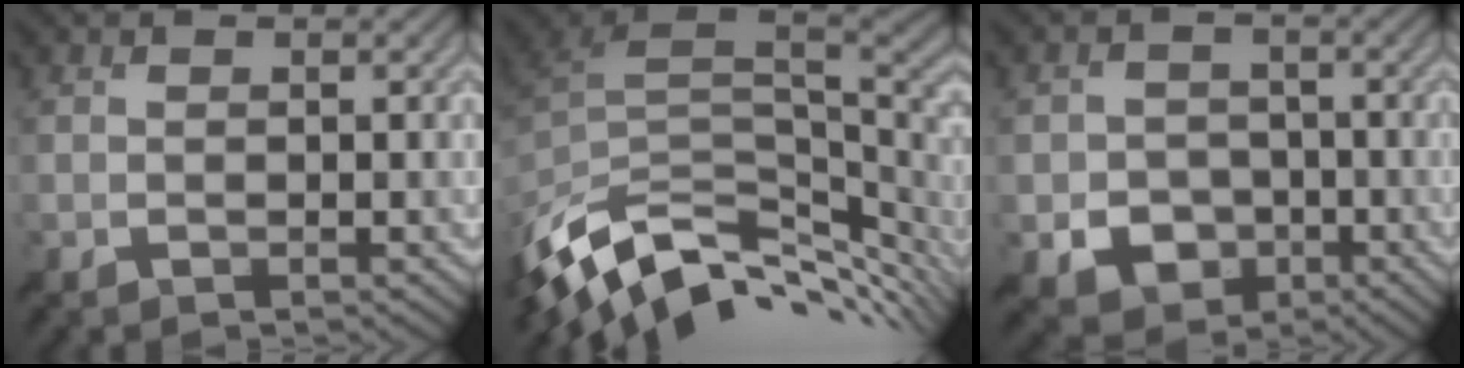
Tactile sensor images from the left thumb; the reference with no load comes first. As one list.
[{"total": 12.6, "force": [-5.0, 6.6, 9.5], "torque": [-0.213, -0.015, -0.084]}, {"total": 5.3, "force": [-1.7, 4.5, 2.3], "torque": [-0.048, -0.011, -0.031]}]